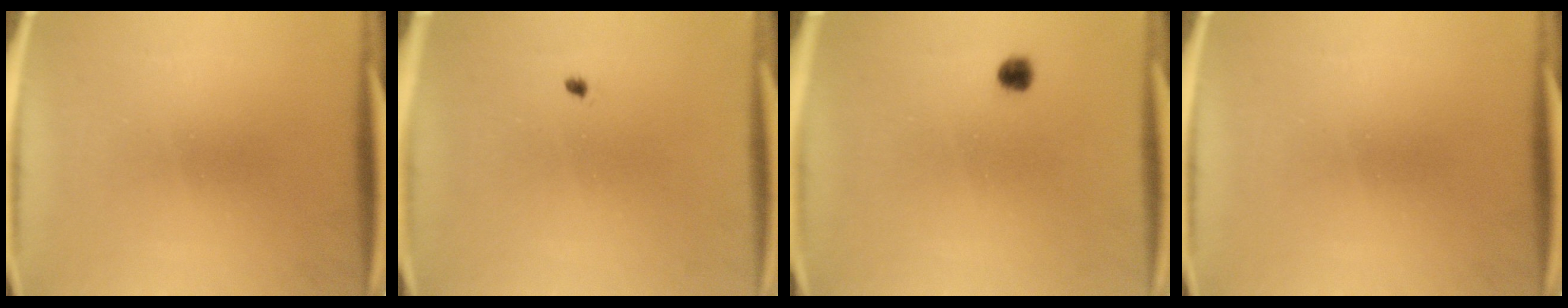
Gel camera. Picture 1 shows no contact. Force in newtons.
{"total": 0.6}
{"total": 2.4}
{"total": 0.0}